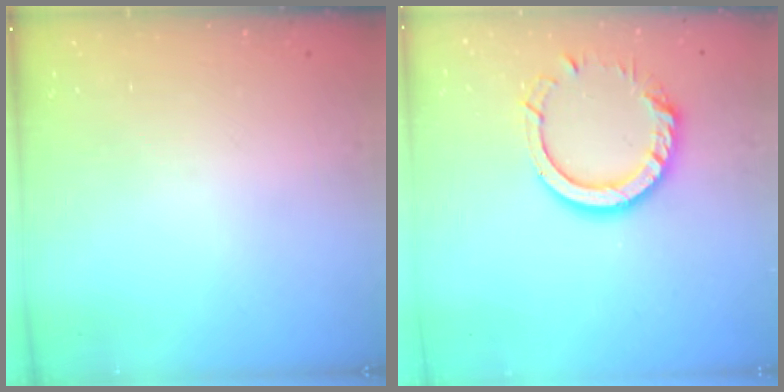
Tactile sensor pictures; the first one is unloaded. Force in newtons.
{"total": 13.0, "press": 12.9, "slide": 1.2}